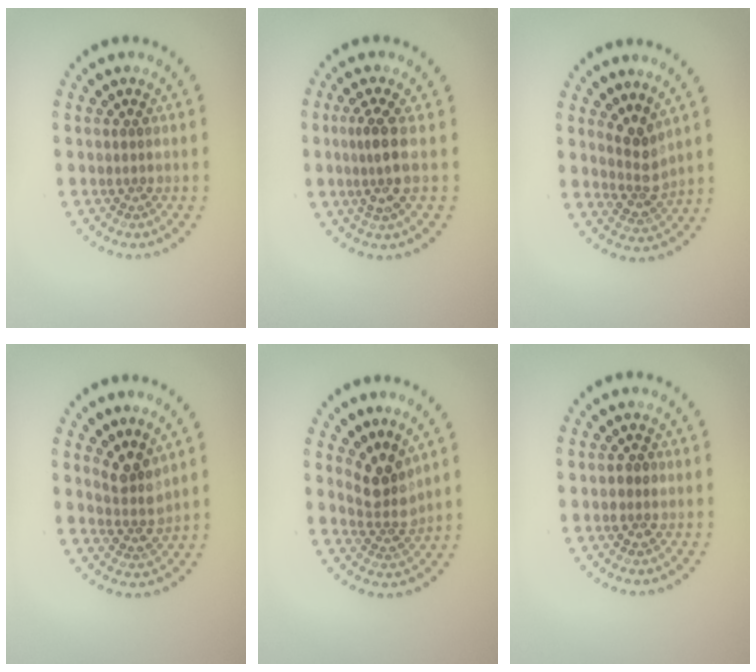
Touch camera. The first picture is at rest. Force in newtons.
{"total": 2.7, "press": 2.3, "slide": 1.5}
{"total": 2.8, "press": 2.1, "slide": 1.9}
{"total": 2.7, "press": 2.0, "slide": 1.9}
{"total": 3.1, "press": 2.3, "slide": 2.1}
{"total": 1.5, "press": 1.5, "slide": 0.1}